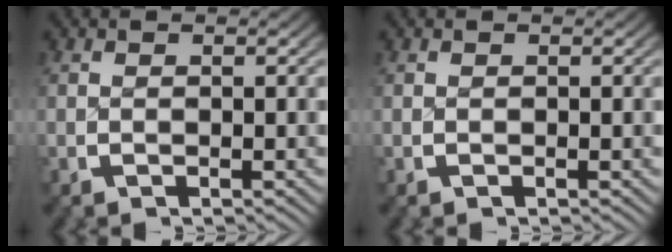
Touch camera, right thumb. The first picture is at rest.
{"total": 0.0}